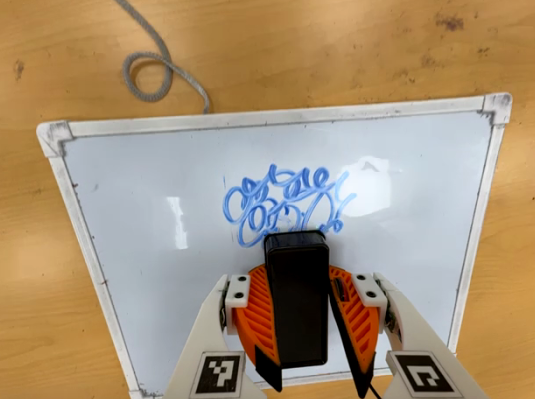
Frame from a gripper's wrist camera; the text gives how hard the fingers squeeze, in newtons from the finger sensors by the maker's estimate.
{"total": 12.7, "left": 15.3, "right": 10.1}